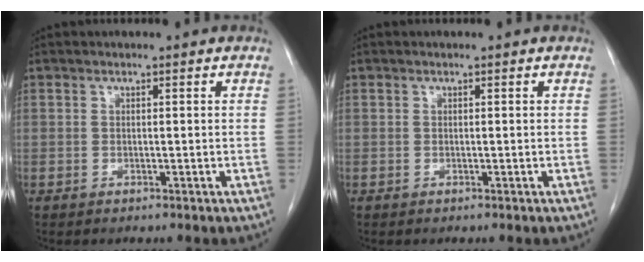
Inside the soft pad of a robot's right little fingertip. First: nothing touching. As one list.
[{"total": 0.0}]